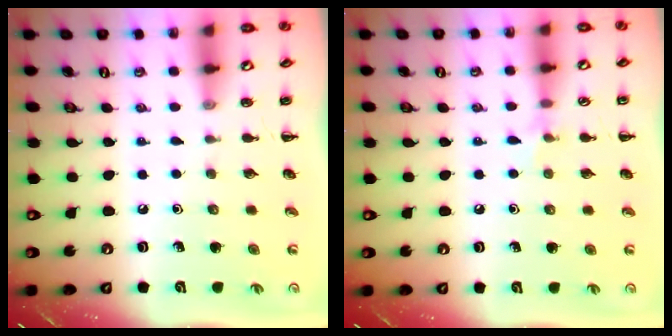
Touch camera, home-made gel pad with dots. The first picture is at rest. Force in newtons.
{"total": 4.8, "press": 4.5, "slide": 1.7}